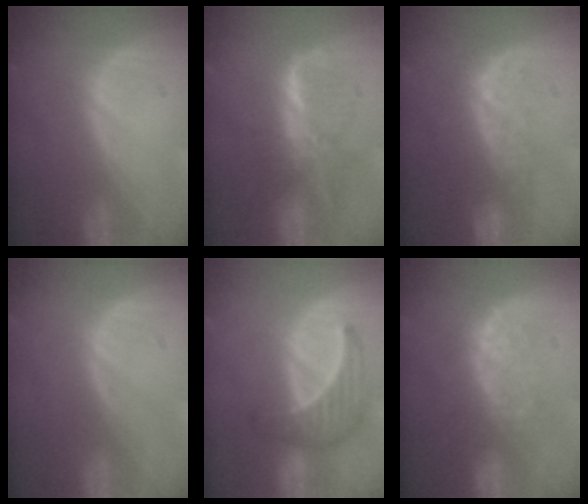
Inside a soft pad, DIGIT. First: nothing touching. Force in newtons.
{"total": 6.1, "press": 6.1, "slide": 0.4}
{"total": 8.3, "press": 7.2, "slide": 4.1}
{"total": 0.0}
{"total": 6.6, "press": 6.3, "slide": 2.2}
{"total": 7.8, "press": 7.5, "slide": 2.0}